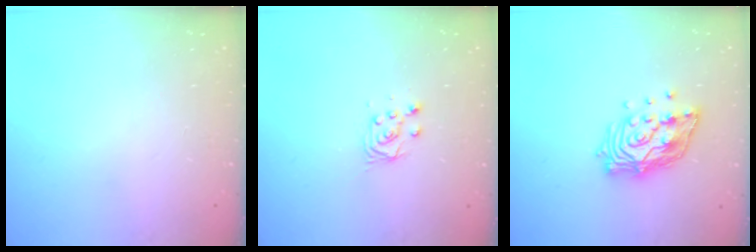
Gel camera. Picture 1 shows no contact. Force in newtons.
{"total": 6.1, "press": 6.1, "slide": 0.5}
{"total": 14.3, "press": 14.1, "slide": 2.0}